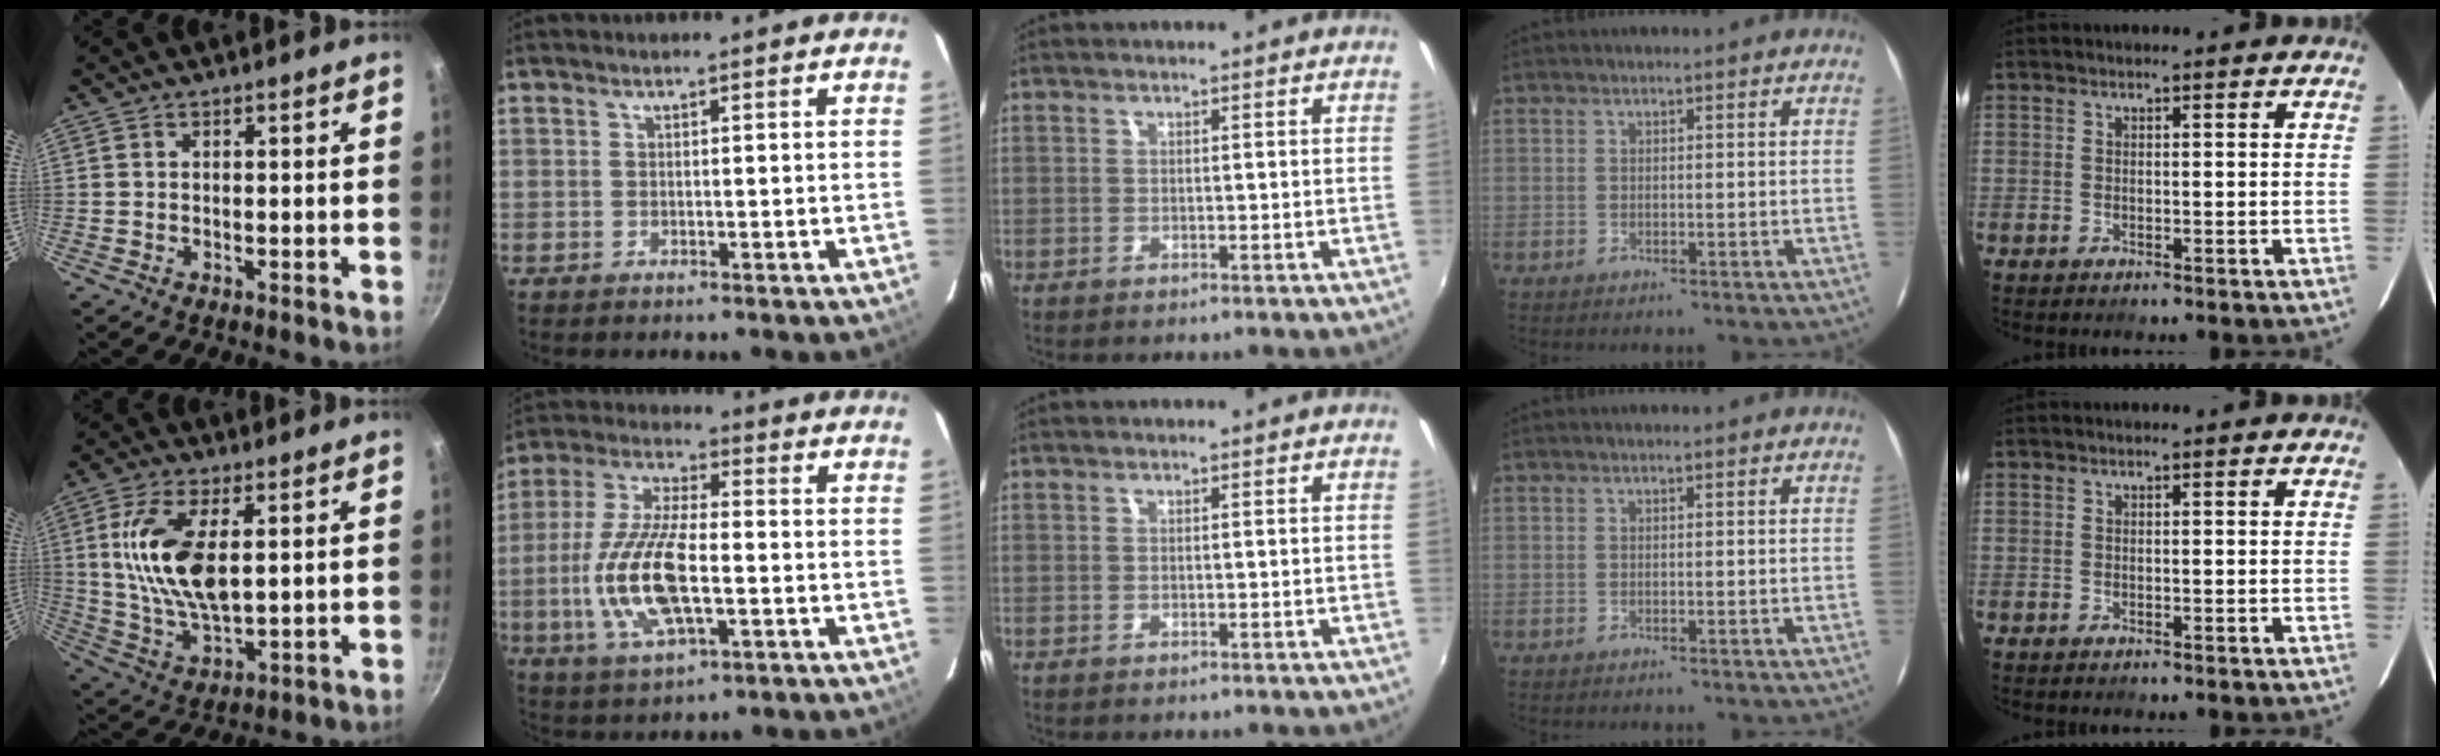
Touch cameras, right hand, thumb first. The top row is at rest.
{"thumb": {"total": 14.7, "force": [3.2, 7.0, 12.5], "torque": [-0.236, -0.014, 0.067]}, "index": {"total": 15.8, "force": [-3.3, 5.9, 14.3], "torque": [-0.303, -0.004, -0.063]}}